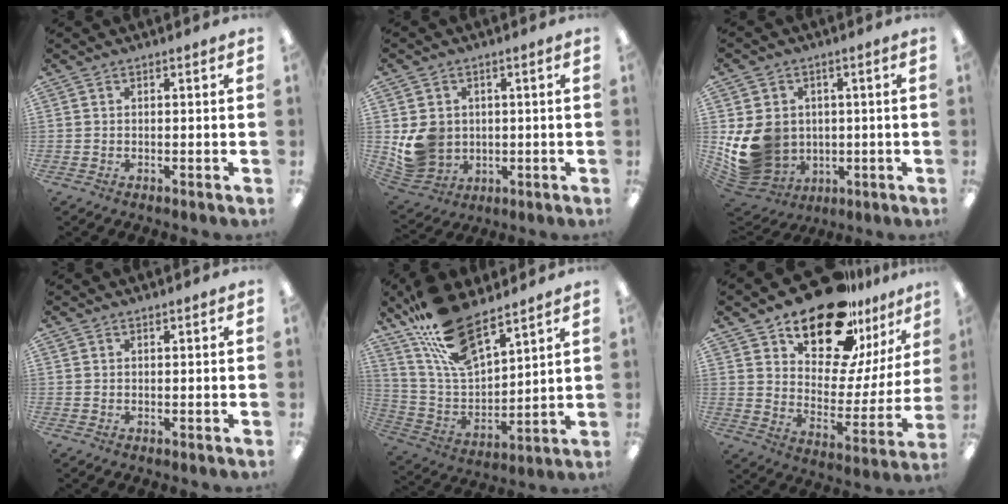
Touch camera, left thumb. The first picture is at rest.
{"total": 9.1, "force": [0.6, 8.4, 3.5], "torque": [-0.083, 0.003, 0.020]}
{"total": 13.5, "force": [-0.8, 11.8, 6.4], "torque": [-0.160, -0.007, -0.004]}
{"total": 0.5, "force": [0.5, 0.2, 0.1], "torque": [-0.002, 0.000, 0.009]}
{"total": 17.3, "force": [13.1, 6.4, 9.3], "torque": [-0.210, -0.068, 0.238]}
{"total": 21.5, "force": [17.0, 9.4, 9.3], "torque": [-0.146, -0.122, 0.296]}